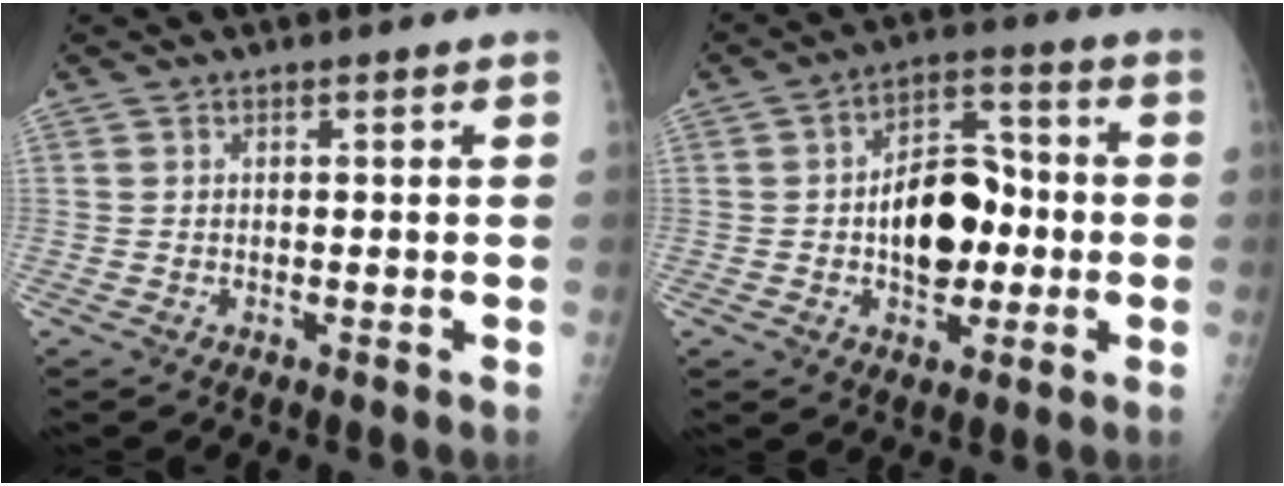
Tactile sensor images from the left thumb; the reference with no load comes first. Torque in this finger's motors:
{"motor_torque": [1.20, 1.11, 0.43, -0.33, 0.24]}